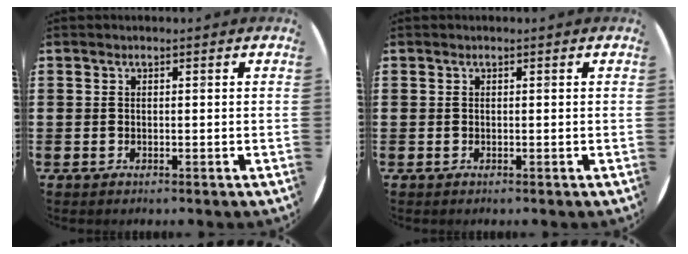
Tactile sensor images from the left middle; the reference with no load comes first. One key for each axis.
{"total": 0.0}